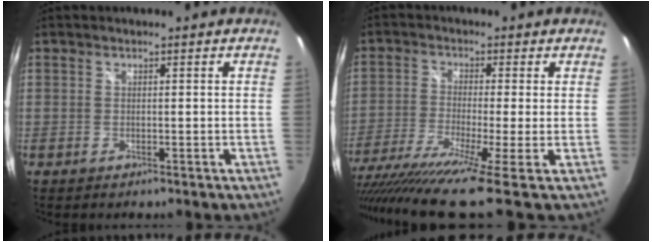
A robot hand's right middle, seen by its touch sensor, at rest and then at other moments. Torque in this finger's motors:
{"motor_torque": [0.17, -0.54, 0.17, 0.18]}